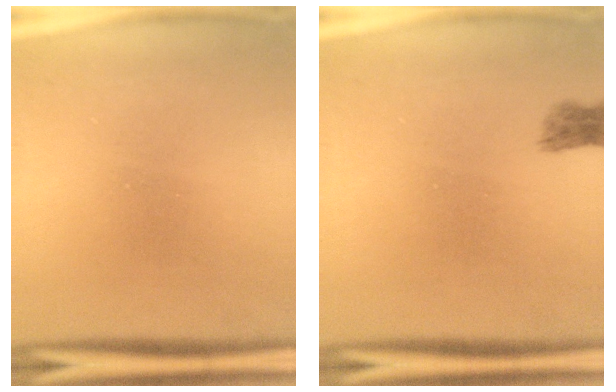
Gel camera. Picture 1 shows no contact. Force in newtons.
{"total": 1.6}